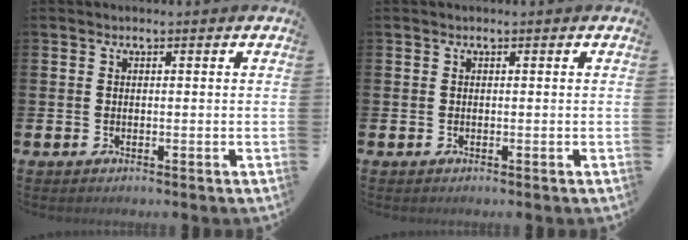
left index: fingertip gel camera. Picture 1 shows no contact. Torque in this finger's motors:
{"motor_torque": [-0.01, 0.01, 0.00, 0.00]}